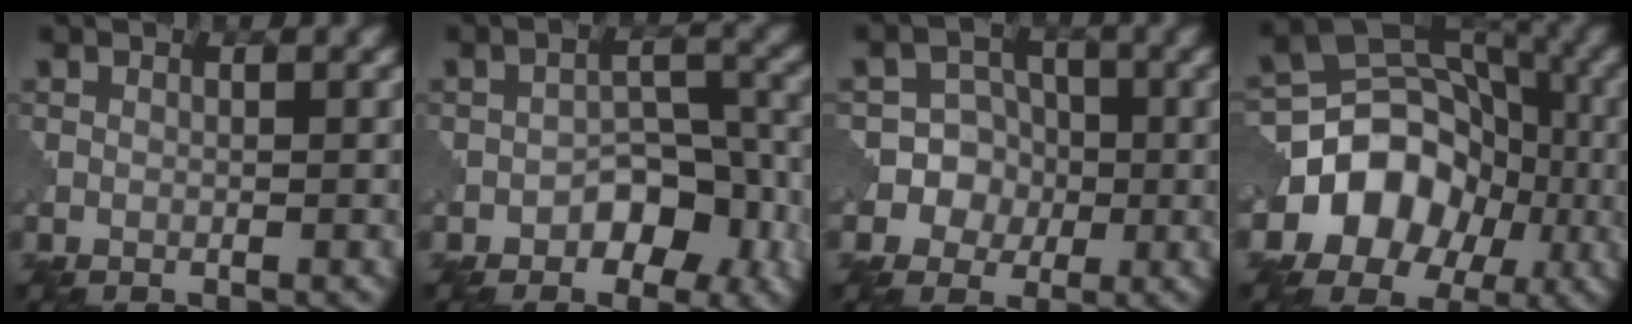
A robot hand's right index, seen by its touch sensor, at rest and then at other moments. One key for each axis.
{"total": 5.0, "fx": -2.3, "fy": 3.0, "fz": 3.2, "tx": -0.029, "ty": 0.007, "tz": -0.036}
{"total": 6.9, "fx": -1.4, "fy": 6.5, "fz": 1.5, "tx": -0.019, "ty": 0.026, "tz": -0.052}
{"total": 9.9, "fx": -2.8, "fy": 7.7, "fz": 5.6, "tx": -0.077, "ty": 0.012, "tz": -0.061}